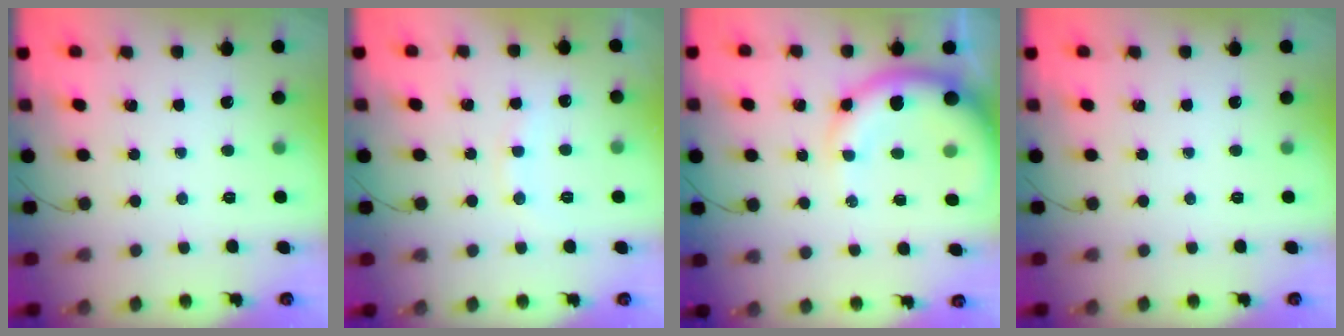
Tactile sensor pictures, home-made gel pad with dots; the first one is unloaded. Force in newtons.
{"total": 7.7, "press": 7.6, "slide": 1.5}
{"total": 12.8, "press": 12.5, "slide": 2.8}
{"total": 0.0}